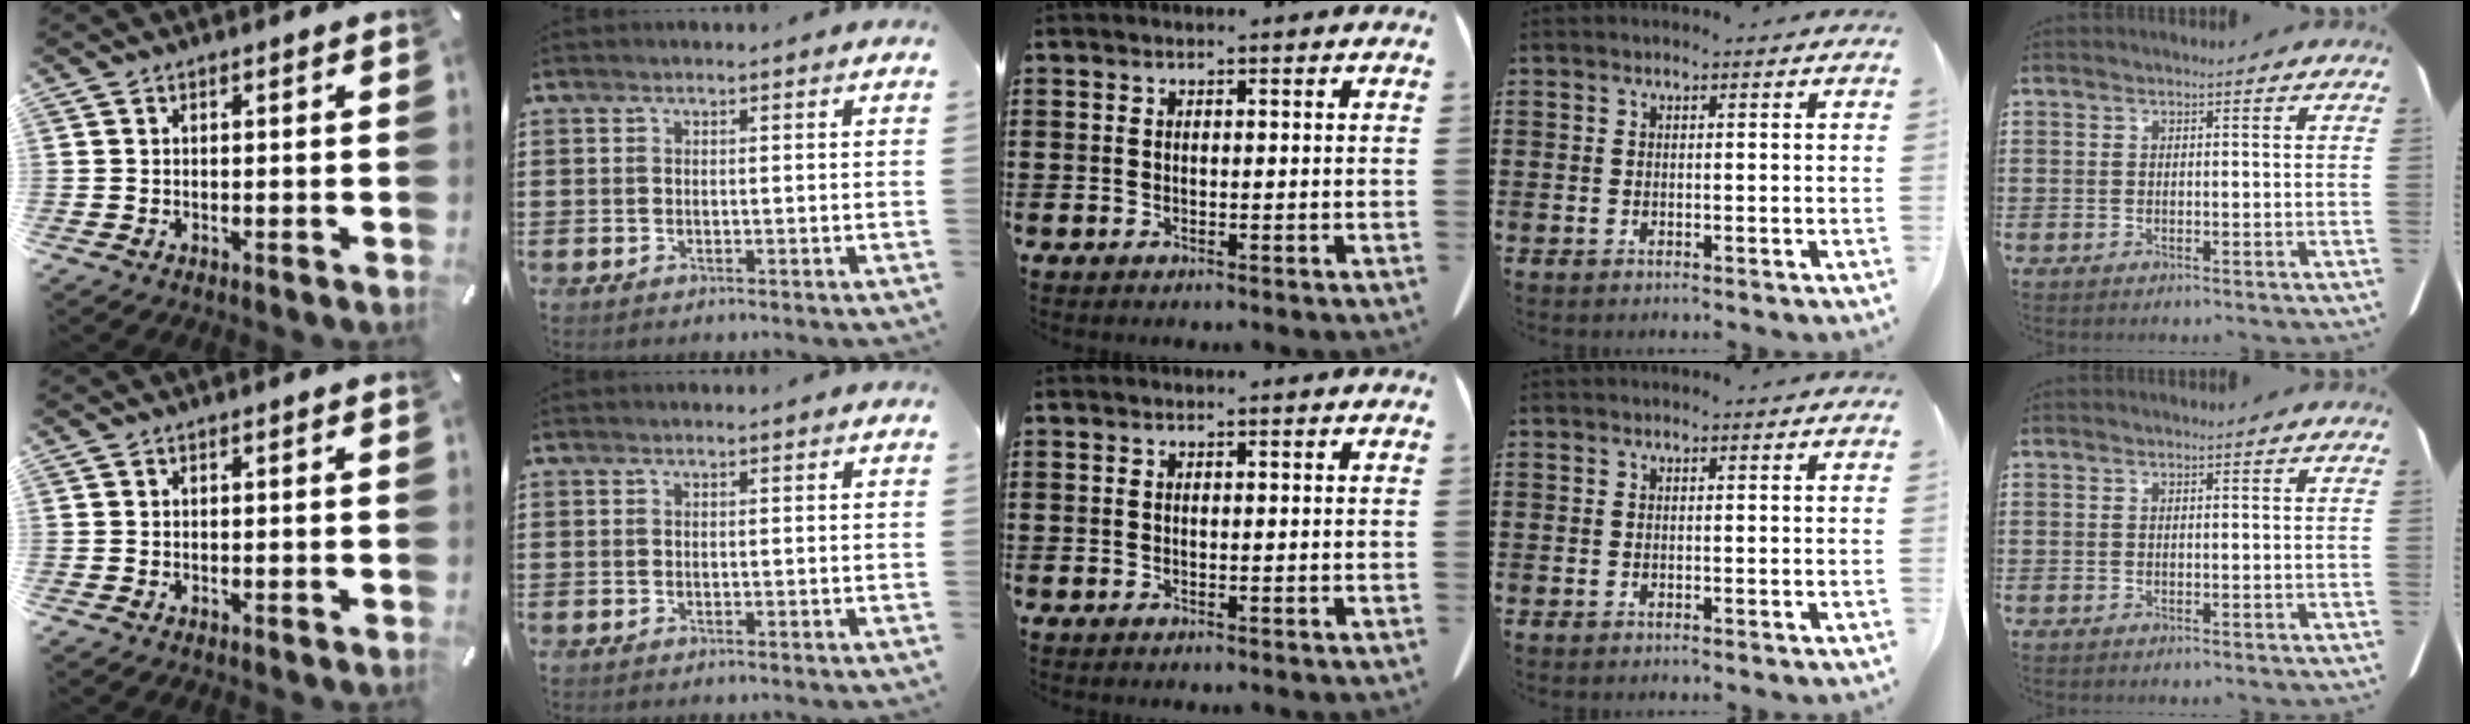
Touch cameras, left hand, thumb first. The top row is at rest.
{}